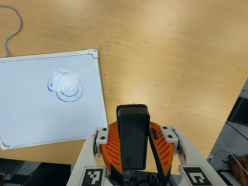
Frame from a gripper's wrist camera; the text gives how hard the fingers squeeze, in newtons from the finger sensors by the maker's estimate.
{"total": 7.8, "left": 6.4, "right": 9.3}